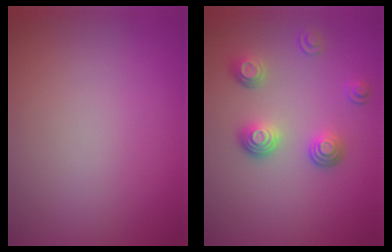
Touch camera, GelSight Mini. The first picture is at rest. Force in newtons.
{"total": 3.4, "press": 2.6, "slide": 2.1}